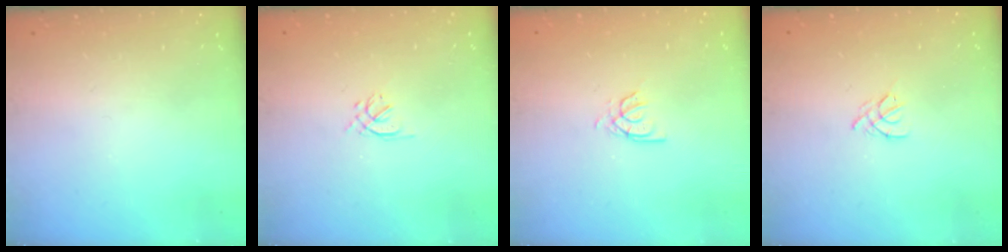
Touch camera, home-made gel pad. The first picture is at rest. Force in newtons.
{"total": 1.6, "press": 1.5, "slide": 0.5}
{"total": 2.7, "press": 2.7, "slide": 0.2}
{"total": 2.5, "press": 2.4, "slide": 0.6}